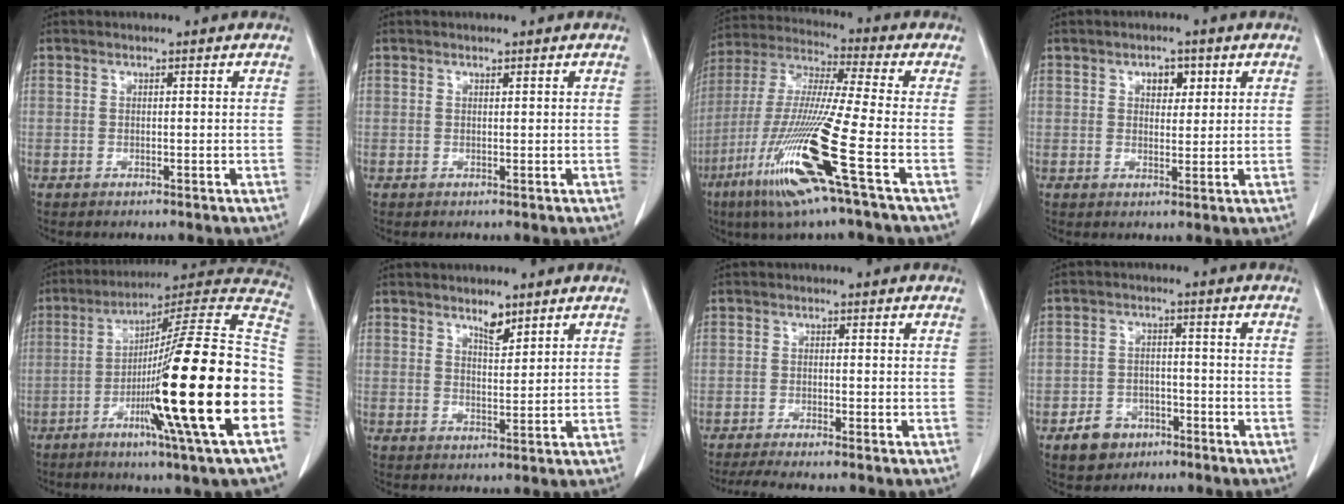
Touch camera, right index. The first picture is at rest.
{"total": 0.0}
{"total": 17.8, "force": [-7.6, -1.1, 16.0], "torque": [-0.346, -0.038, -0.153]}
{"total": 3.2, "force": [1.5, 1.9, 2.1], "torque": [-0.028, 0.004, 0.022]}
{"total": 27.0, "force": [-7.2, -1.1, 26.0], "torque": [-0.340, -0.019, -0.139]}
{"total": 3.1, "force": [2.4, 0.9, 1.6], "torque": [-0.032, -0.005, 0.043]}
{"total": 5.1, "force": [-4.4, -0.4, 2.6], "torque": [-0.036, -0.012, -0.072]}
{"total": 5.3, "force": [-3.2, 3.9, 1.6], "torque": [-0.029, 0.008, -0.047]}